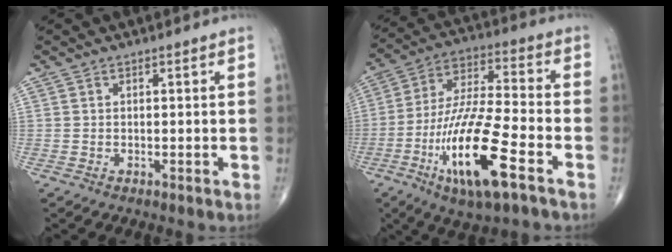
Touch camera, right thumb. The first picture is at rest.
{"total": 18.9, "force": [-8.0, 4.4, 16.5], "torque": [-0.334, 0.024, -0.140]}